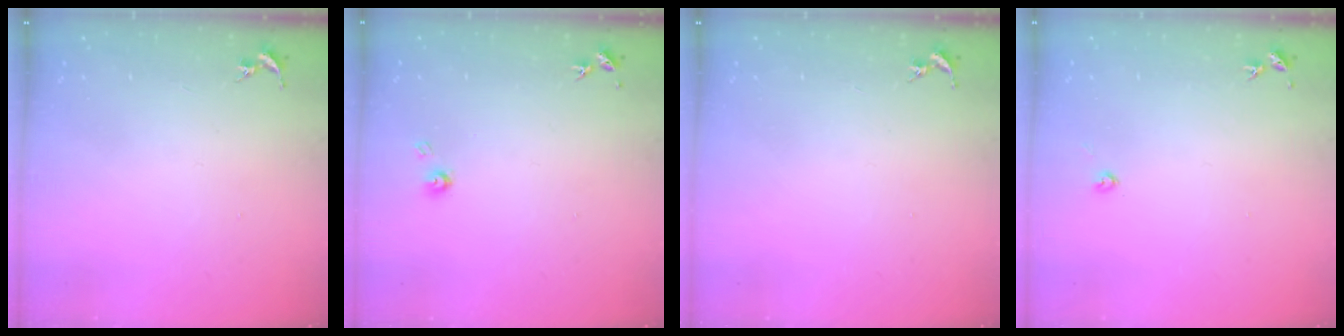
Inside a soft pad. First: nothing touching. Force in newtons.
{"total": 4.3, "press": 4.3, "slide": 0.3}
{"total": 0.0}
{"total": 2.2, "press": 2.2, "slide": 0.3}